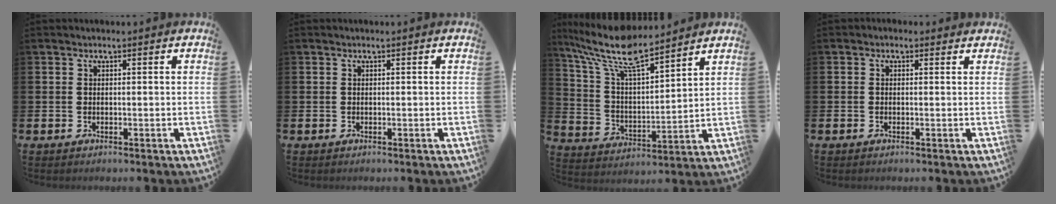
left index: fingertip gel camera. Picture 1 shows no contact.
{"total": 0.0}
{"total": 10.6, "force": [9.1, 2.4, 5.0], "torque": [-0.136, -0.046, 0.159]}
{"total": 0.5, "force": [-0.2, 0.4, 0.3], "torque": [-0.006, 0.004, -0.005]}